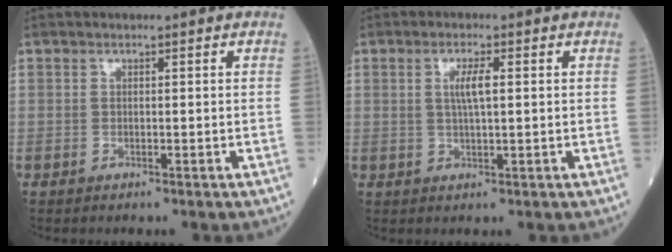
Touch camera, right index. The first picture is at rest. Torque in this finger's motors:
{"motor_torque": [0.02, 0.02, 0.05, 0.03]}